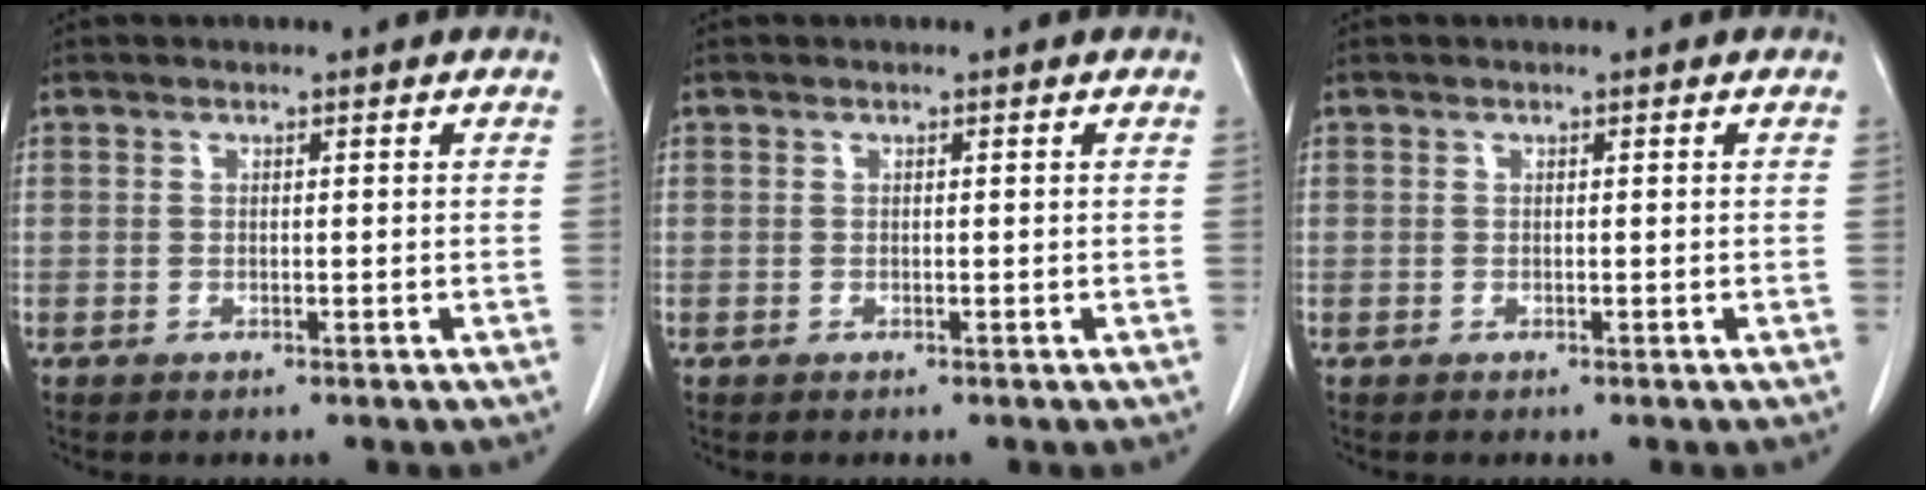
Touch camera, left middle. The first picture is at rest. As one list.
[{"total": 0.0}, {"total": 0.0}]